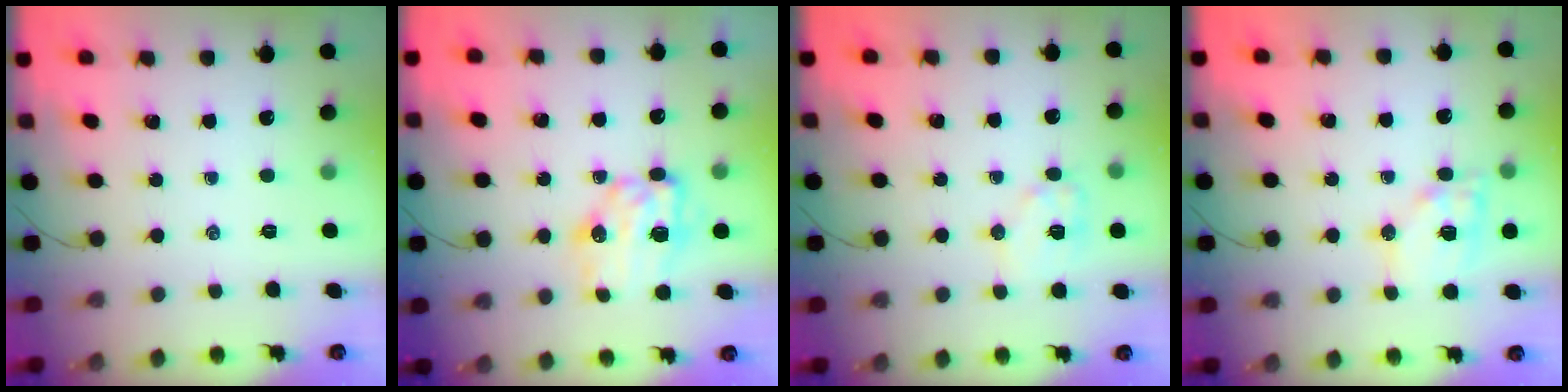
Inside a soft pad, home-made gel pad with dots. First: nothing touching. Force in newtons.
{"total": 9.6, "press": 9.4, "slide": 1.8}
{"total": 8.9, "press": 8.9, "slide": 0.6}
{"total": 12.9, "press": 12.7, "slide": 2.0}